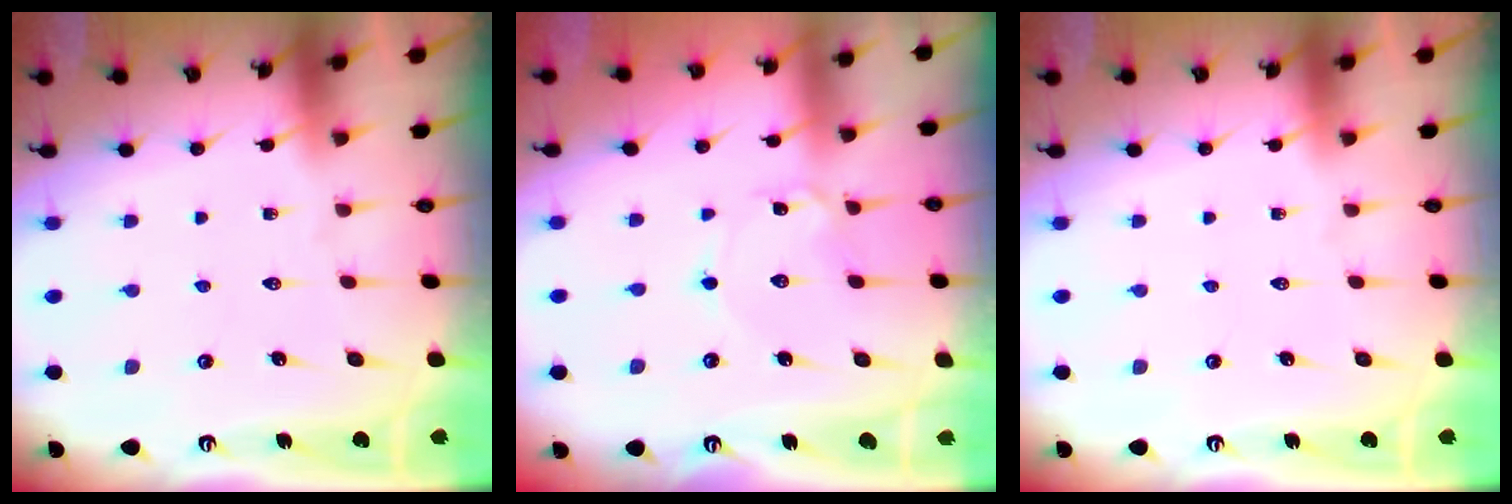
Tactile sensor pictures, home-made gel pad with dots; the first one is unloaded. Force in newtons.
{"total": 1.7, "press": 1.7, "slide": 0.1}
{"total": 0.0}